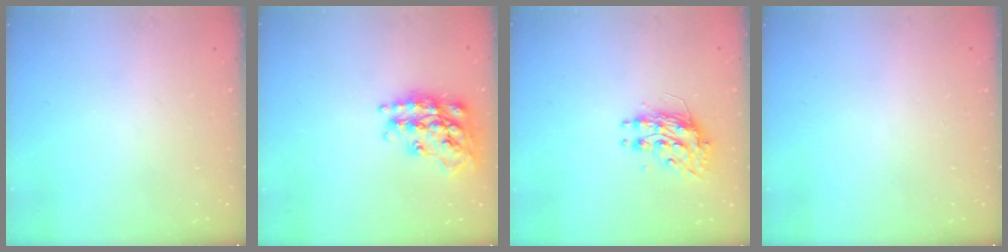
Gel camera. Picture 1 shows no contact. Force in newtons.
{"total": 20.4, "press": 20.4, "slide": 1.4}
{"total": 10.2, "press": 10.2, "slide": 0.7}
{"total": 0.0}